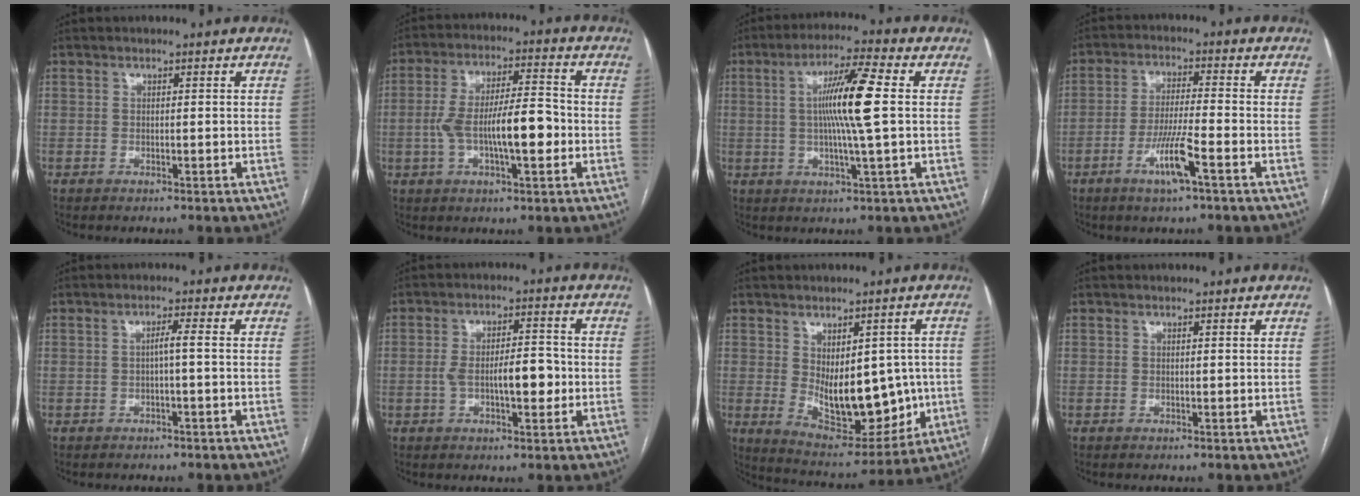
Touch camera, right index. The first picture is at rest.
{"total": 11.5, "force": [-2.0, 2.8, 11.0], "torque": [-0.201, 0.019, -0.031]}
{"total": 10.4, "force": [1.0, -0.5, 10.3], "torque": [-0.186, 0.004, 0.013]}
{"total": 7.1, "force": [-3.4, -0.1, 6.2], "torque": [-0.120, -0.009, -0.064]}
{"total": 1.6, "force": [-0.4, 0.0, 1.5], "torque": [-0.024, 0.004, -0.007]}
{"total": 7.3, "force": [-1.1, 2.3, 6.8], "torque": [-0.119, 0.013, -0.015]}
{"total": 14.3, "force": [-0.6, 7.4, 12.1], "torque": [-0.175, -0.004, 0.019]}
{"total": 0.0}